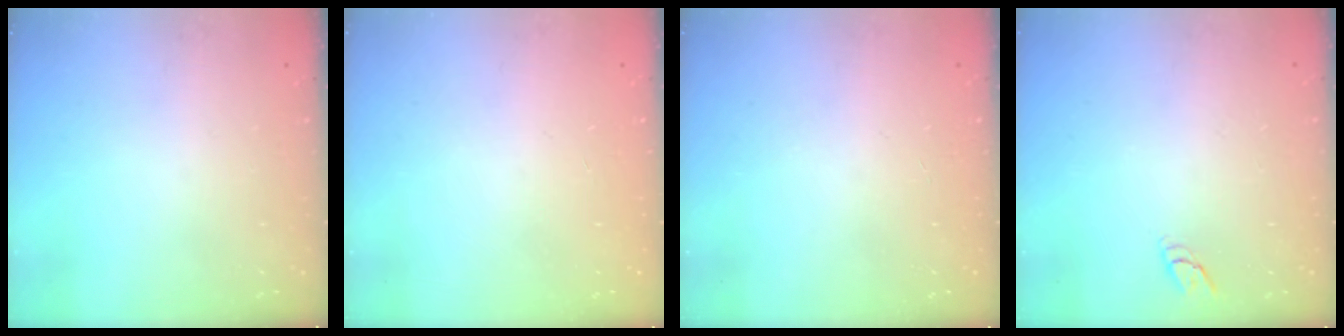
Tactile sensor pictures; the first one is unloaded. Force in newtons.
{"total": 0.0}
{"total": 0.0}
{"total": 3.1, "press": 3.1, "slide": 0.3}